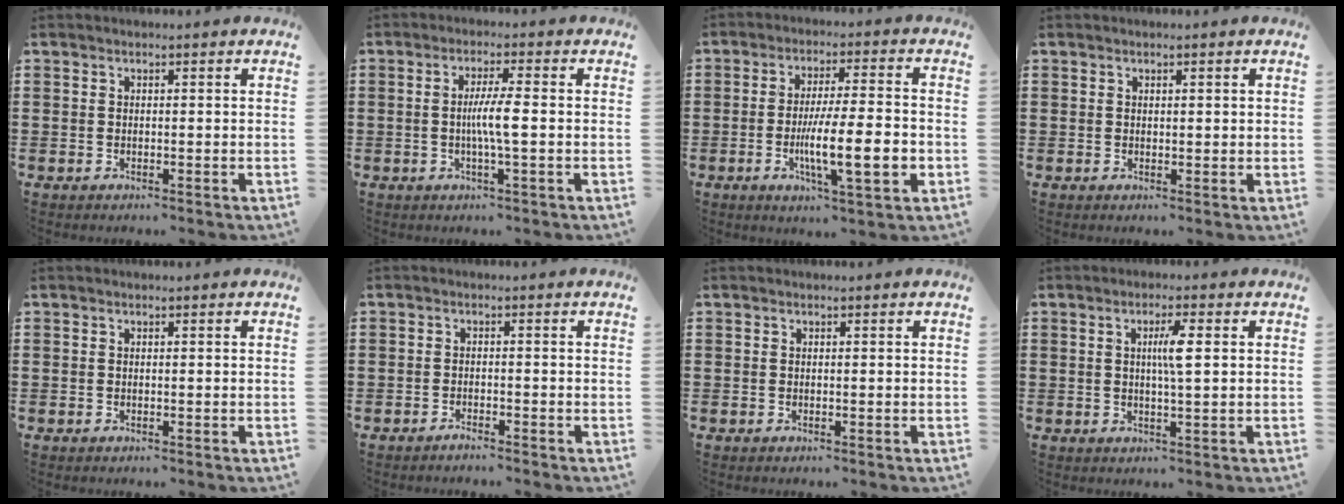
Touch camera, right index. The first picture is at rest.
{"total": 4.7, "force": [-0.5, 0.1, 4.6], "torque": [-0.083, -0.005, -0.011]}
{"total": 12.6, "force": [-2.9, 2.8, 11.9], "torque": [-0.213, -0.013, -0.053]}
{"total": 0.6, "force": [0.4, 0.3, 0.3], "torque": [-0.007, 0.002, 0.007]}
{"total": 0.0}
{"total": 1.2, "force": [-1.2, 0.0, 0.3], "torque": [-0.007, 0.000, -0.023]}
{"total": 0.0}
{"total": 3.9, "force": [0.7, 0.3, 3.8], "torque": [-0.074, 0.002, 0.008]}